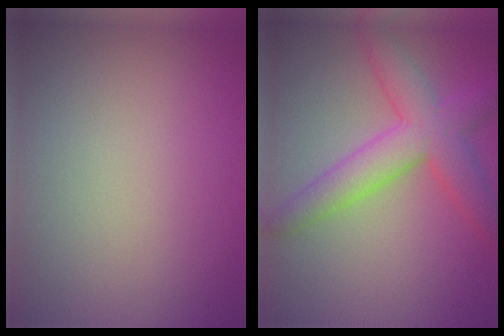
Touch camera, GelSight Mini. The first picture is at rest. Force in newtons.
{"total": 6.1, "press": 6.1, "slide": 0.1}